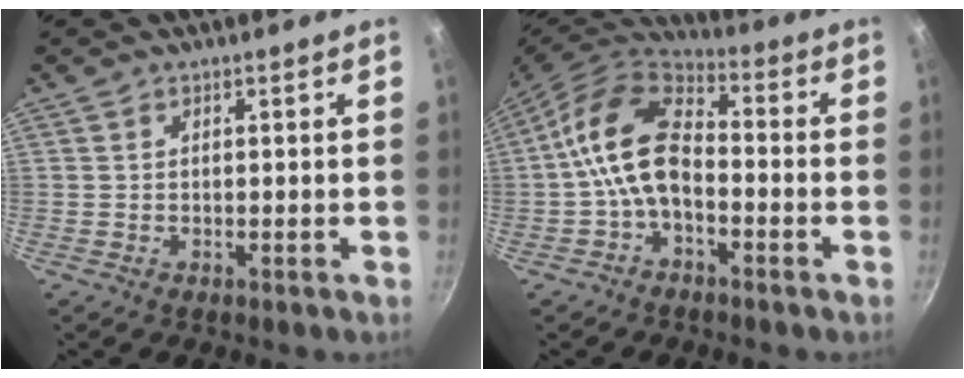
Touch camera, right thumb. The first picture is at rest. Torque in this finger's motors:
{"motor_torque": [1.81, 1.95, 1.53, -0.86, 0.36]}